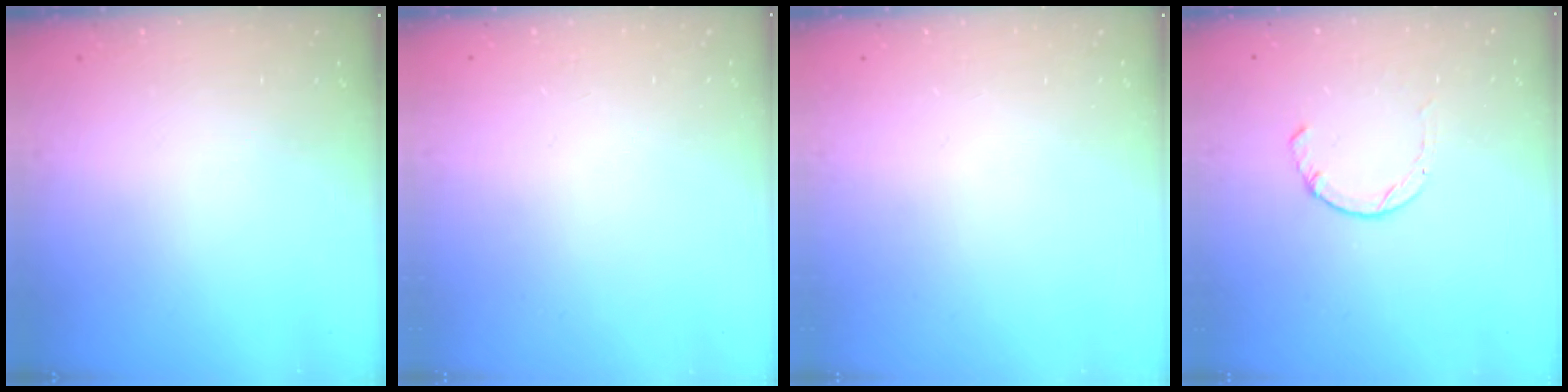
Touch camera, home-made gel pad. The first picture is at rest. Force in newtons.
{"total": 2.5, "press": 2.5, "slide": 0.2}
{"total": 0.0}
{"total": 2.3, "press": 2.3, "slide": 0.5}